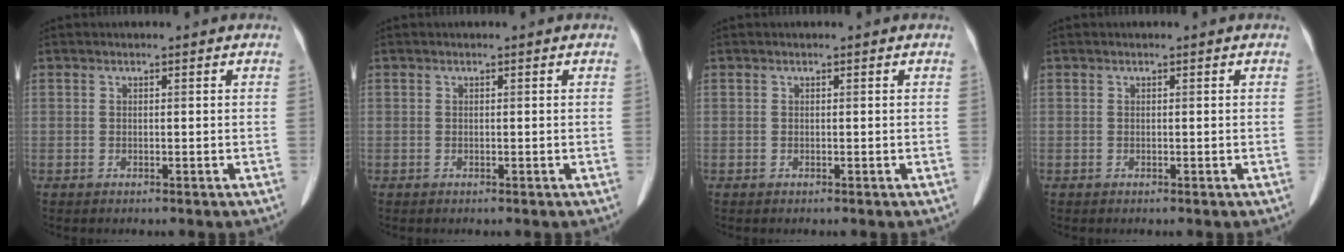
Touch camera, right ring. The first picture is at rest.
{"total": 0.0}
{"total": 0.0}
{"total": 0.0}